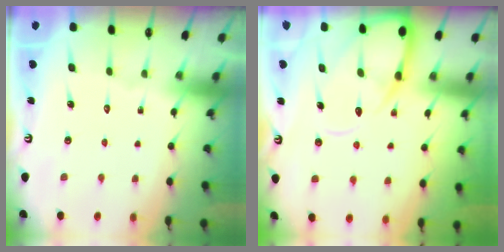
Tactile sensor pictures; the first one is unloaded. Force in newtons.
{"total": 9.4, "press": 9.4, "slide": 1.0}